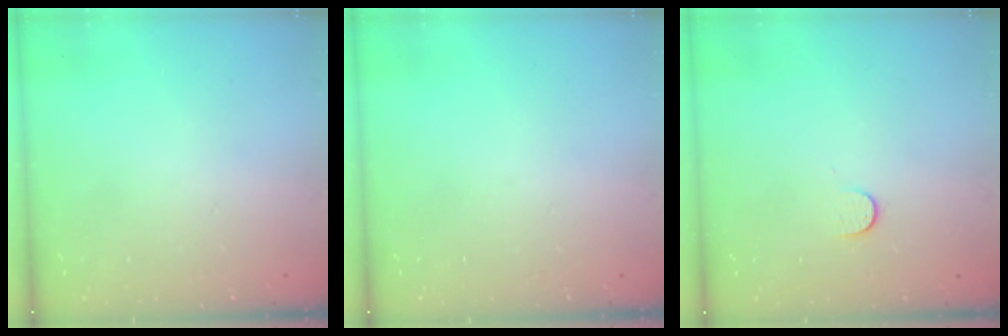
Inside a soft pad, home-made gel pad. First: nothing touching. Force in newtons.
{"total": 0.0}
{"total": 5.0, "press": 5.0, "slide": 0.5}